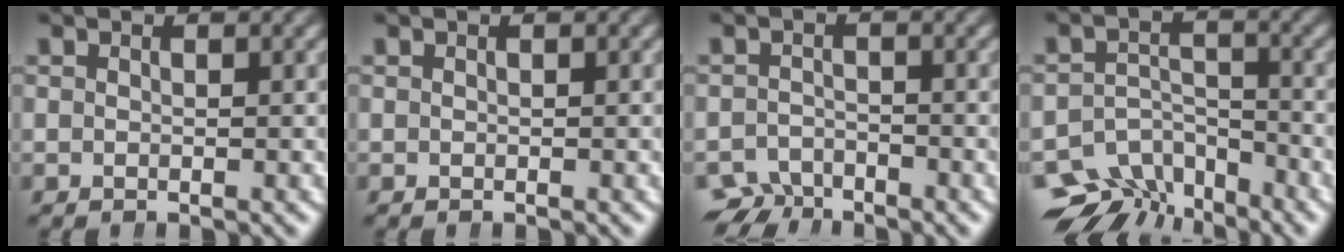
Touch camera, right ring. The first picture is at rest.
{"total": 0.0}
{"total": 3.6, "force": [-3.2, 1.7, 0.2], "torque": [0.002, -0.021, -0.051]}
{"total": 7.3, "force": [-4.9, 4.7, 2.7], "torque": [-0.048, -0.038, -0.073]}